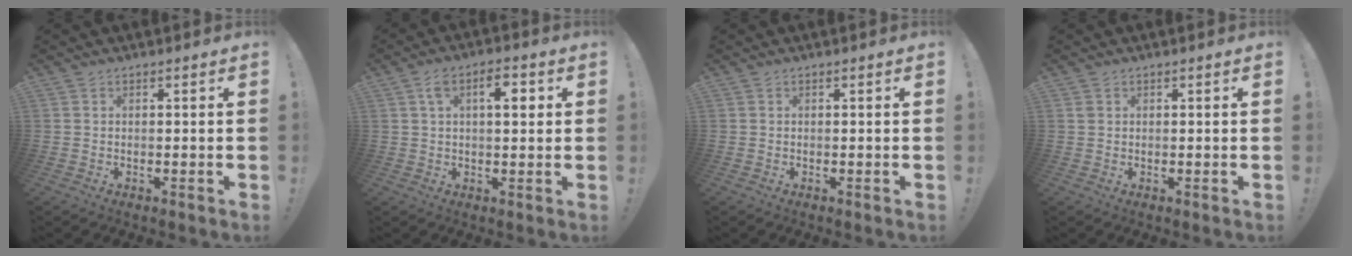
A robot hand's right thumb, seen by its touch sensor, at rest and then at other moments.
{"total": 7.2, "force": [2.0, 3.1, 6.1], "torque": [-0.083, 0.000, 0.026]}
{"total": 0.0}
{"total": 0.9, "force": [0.3, 0.8, 0.4], "torque": [-0.013, 0.006, 0.007]}